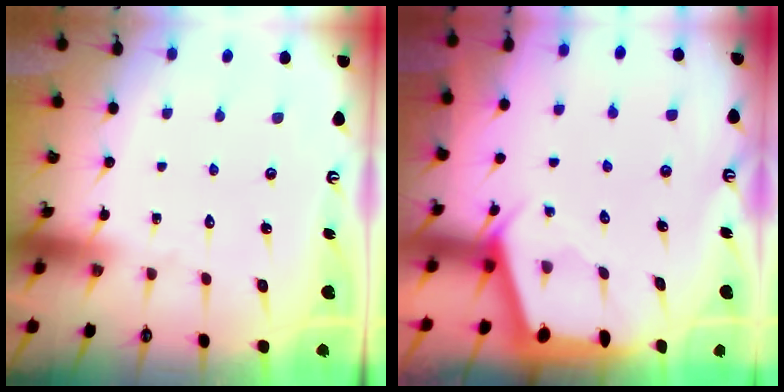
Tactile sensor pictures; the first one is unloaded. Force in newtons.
{"total": 2.4, "press": 2.3, "slide": 0.3}